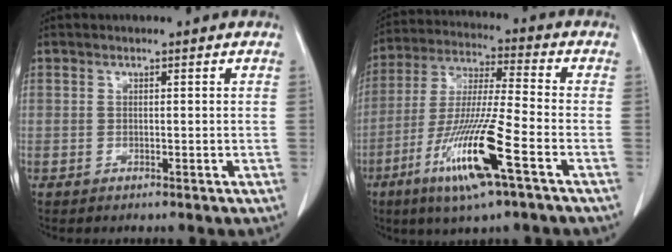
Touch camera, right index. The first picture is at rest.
{"total": 16.4, "force": [-7.1, 0.6, 14.7], "torque": [-0.301, -0.025, -0.134]}